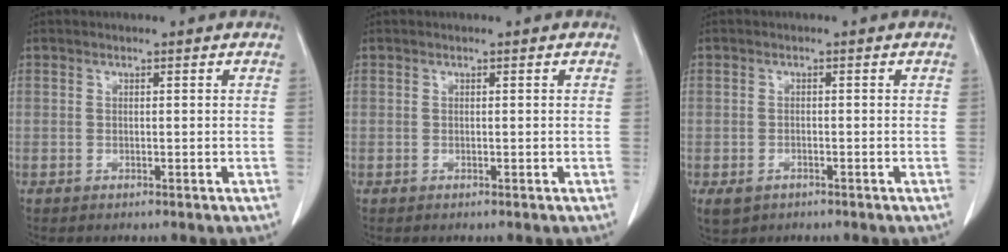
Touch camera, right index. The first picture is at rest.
{"total": 0.0}
{"total": 2.4, "force": [-1.2, 1.6, 1.2], "torque": [-0.022, -0.002, -0.009]}